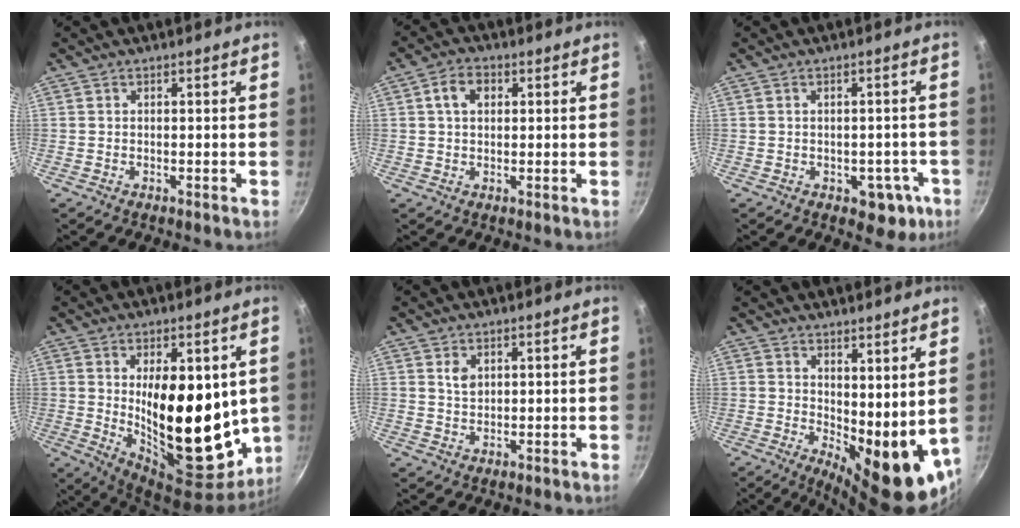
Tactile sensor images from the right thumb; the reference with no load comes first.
{"total": 5.2, "force": [1.4, 3.7, 3.4], "torque": [-0.045, 0.008, 0.017]}
{"total": 6.5, "force": [-2.3, 4.3, 4.3], "torque": [-0.016, 0.022, -0.014]}
{"total": 22.3, "force": [2.0, 10.9, 19.3], "torque": [-0.257, -0.050, 0.049]}
{"total": 2.7, "force": [1.0, 1.9, 1.6], "torque": [-0.020, -0.002, 0.019]}
{"total": 13.6, "force": [4.1, 5.6, 11.7], "torque": [-0.132, -0.046, 0.070]}